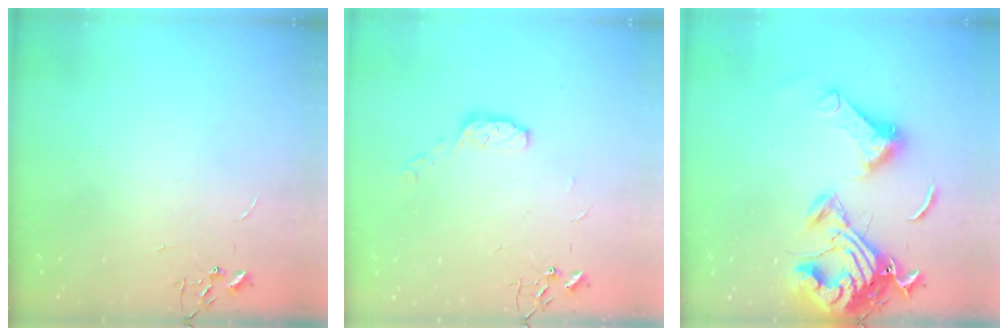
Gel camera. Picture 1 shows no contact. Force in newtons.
{"total": 6.4, "press": 6.3, "slide": 0.4}
{"total": 19.7, "press": 19.6, "slide": 2.2}